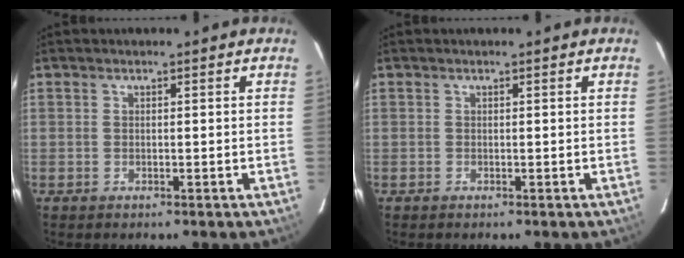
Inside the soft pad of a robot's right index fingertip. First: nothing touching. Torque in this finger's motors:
{"motor_torque": [0.11, 0.11, -0.01, 0.01]}